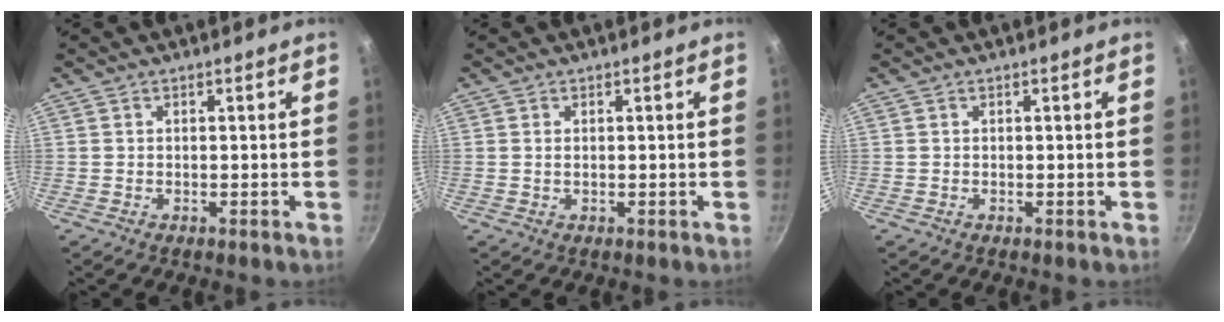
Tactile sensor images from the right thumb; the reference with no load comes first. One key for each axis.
{"total": 0.7, "fx": 0.2, "fy": 0.4, "fz": 0.6, "tx": -0.011, "ty": 0.000, "tz": 0.002}
{"total": 0.0}